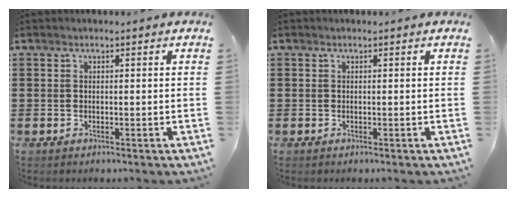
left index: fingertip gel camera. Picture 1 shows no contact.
{"total": 0.0}